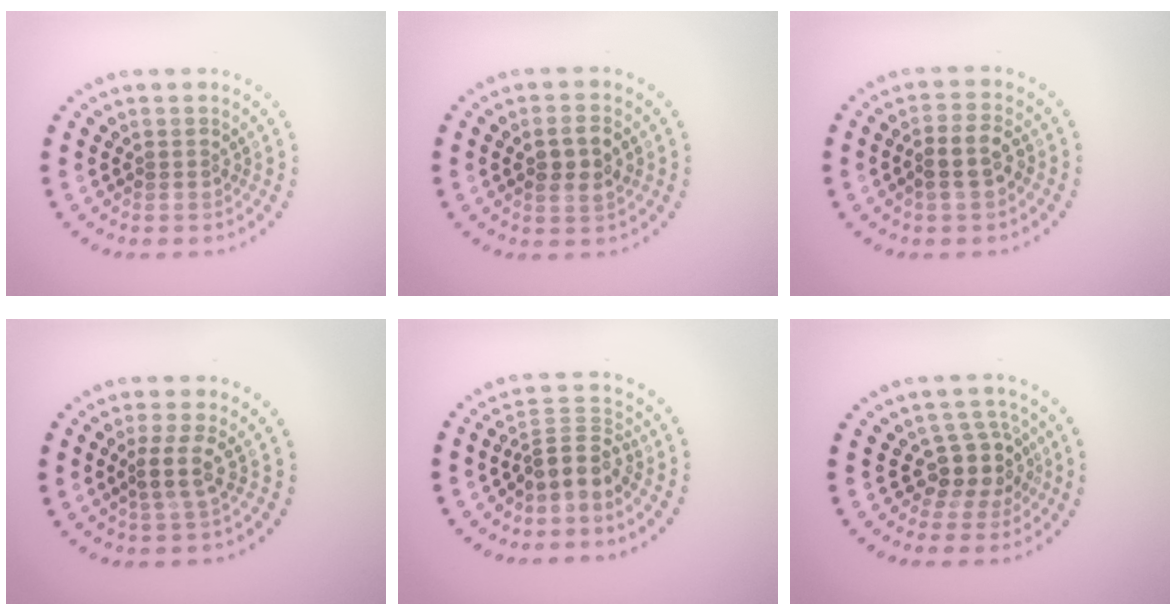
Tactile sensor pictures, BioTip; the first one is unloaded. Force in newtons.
{"total": 2.8, "press": 2.7, "slide": 0.3}
{"total": 2.9, "press": 2.8, "slide": 0.9}
{"total": 2.5, "press": 1.9, "slide": 1.6}
{"total": 3.2, "press": 2.4, "slide": 2.2}
{"total": 3.6, "press": 2.9, "slide": 2.2}